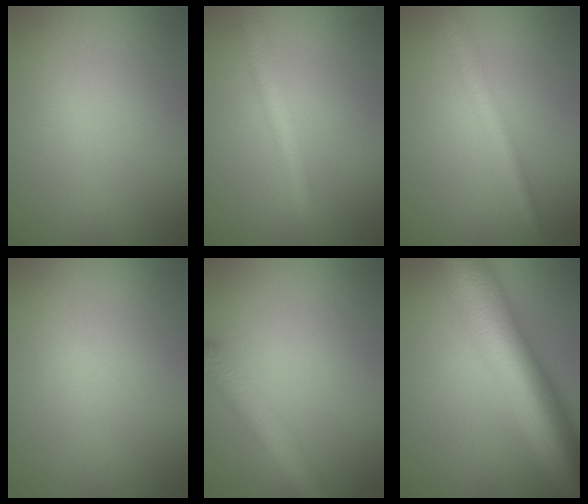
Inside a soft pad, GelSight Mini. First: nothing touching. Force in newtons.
{"total": 2.8, "press": 2.8, "slide": 0.1}
{"total": 2.5, "press": 2.5, "slide": 0.0}
{"total": 0.0}
{"total": 4.3, "press": 4.3, "slide": 0.1}
{"total": 12.1, "press": 12.1, "slide": 0.2}